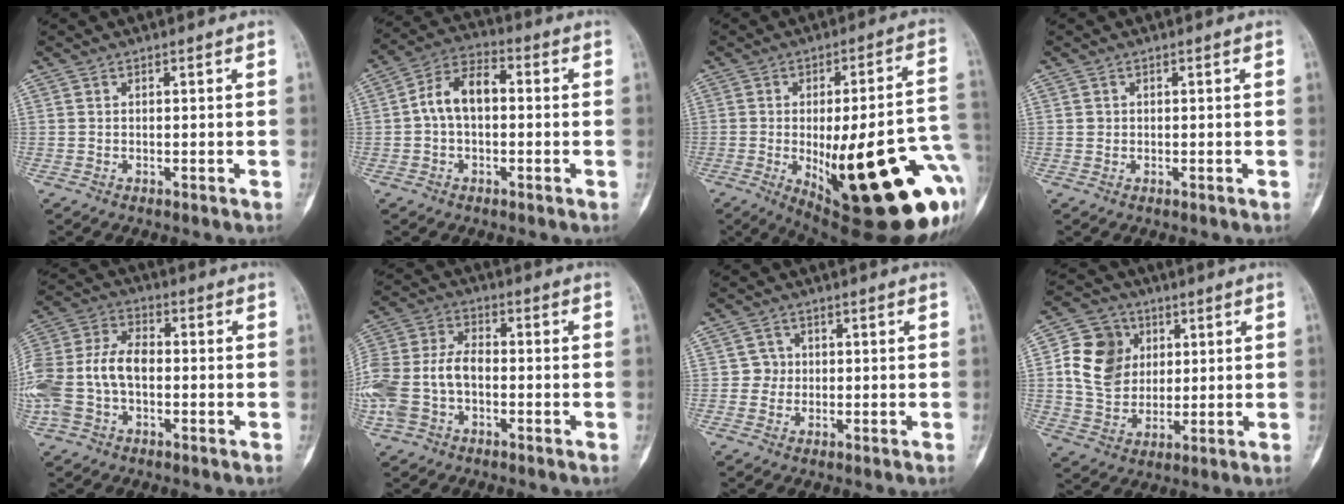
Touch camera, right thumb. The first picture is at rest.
{"total": 8.8, "force": [0.0, 5.4, 6.9], "torque": [-0.120, 0.030, -0.011]}
{"total": 32.1, "force": [-7.1, 9.8, 29.7], "torque": [-0.324, 0.005, -0.077]}
{"total": 0.7, "force": [0.1, 0.6, 0.1], "torque": [0.002, 0.002, 0.002]}
{"total": 15.3, "force": [-2.2, 9.8, 11.5], "torque": [-0.262, 0.034, -0.043]}
{"total": 14.1, "force": [-3.0, 9.3, 10.2], "torque": [-0.235, 0.032, -0.060]}
{"total": 2.5, "force": [0.1, 2.5, 0.1], "torque": [0.019, 0.007, -0.006]}
{"total": 12.7, "force": [2.8, 10.4, 6.8], "torque": [-0.096, 0.000, 0.053]}